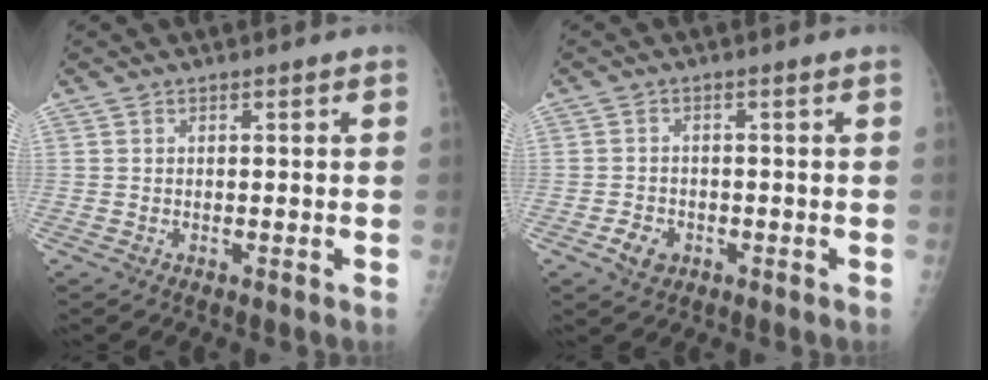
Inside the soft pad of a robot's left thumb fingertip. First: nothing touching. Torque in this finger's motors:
{"motor_torque": [-0.23, 0.20, 0.04, 0.04, 0.00]}